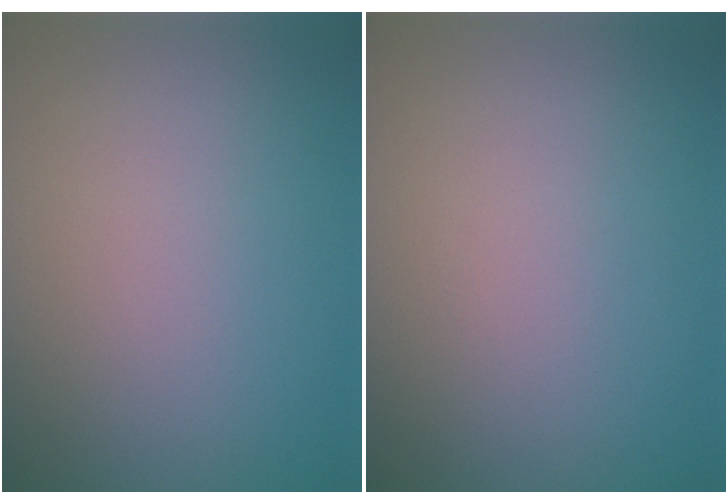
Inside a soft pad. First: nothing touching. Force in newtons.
{"total": 0.0}